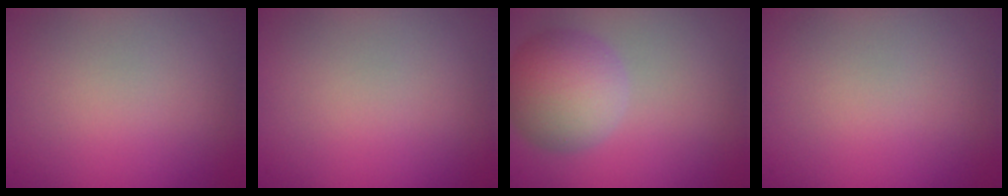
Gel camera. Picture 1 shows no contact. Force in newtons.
{"total": 0.0}
{"total": 5.5, "press": 5.5, "slide": 0.3}
{"total": 0.0}